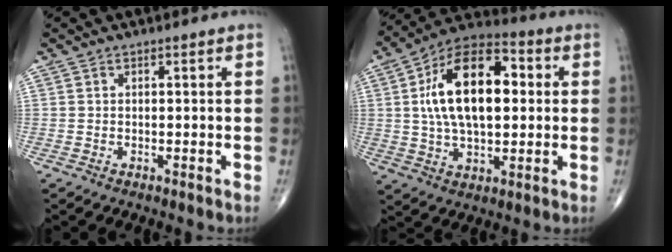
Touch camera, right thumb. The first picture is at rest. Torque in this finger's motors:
{"motor_torque": [-0.24, 1.03, 0.82, 0.40, 0.29]}